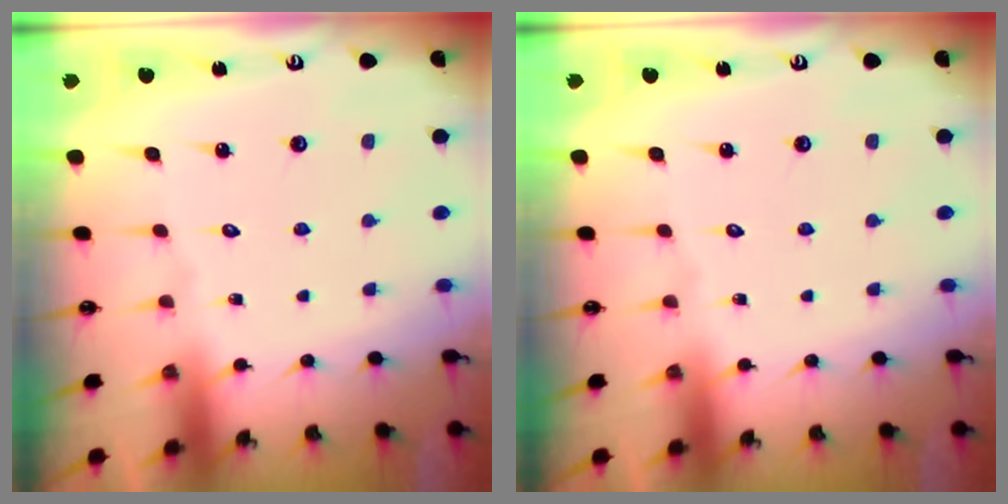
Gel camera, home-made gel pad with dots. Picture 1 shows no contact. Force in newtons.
{"total": 0.0}